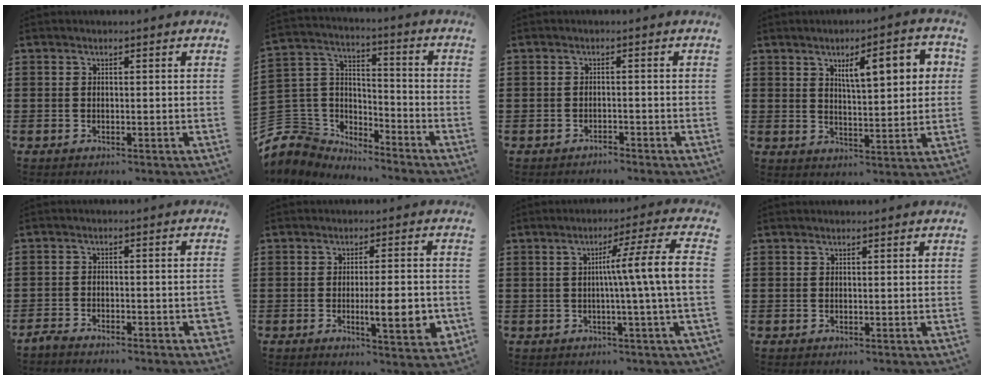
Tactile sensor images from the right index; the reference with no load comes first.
{"total": 5.7, "force": [-4.5, 3.6, -0.1], "torque": [-0.042, -0.005, -0.096]}
{"total": 1.3, "force": [-1.3, 0.1, -0.1], "torque": [-0.002, 0.005, -0.029]}
{"total": 7.7, "force": [2.9, 2.3, 6.7], "torque": [-0.111, 0.000, 0.040]}
{"total": 3.0, "force": [-2.9, 0.3, 0.9], "torque": [-0.015, 0.007, -0.058]}
{"total": 7.3, "force": [-1.6, 1.4, 7.0], "torque": [-0.096, -0.010, -0.026]}
{"total": 8.7, "force": [-0.1, -0.9, 8.7], "torque": [-0.149, -0.010, -0.011]}
{"total": 0.0}